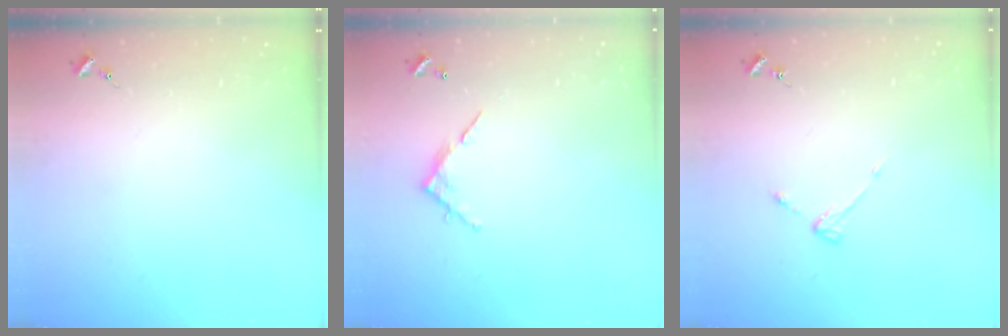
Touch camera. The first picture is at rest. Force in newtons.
{"total": 5.7, "press": 5.7, "slide": 0.4}
{"total": 3.2, "press": 3.1, "slide": 0.5}